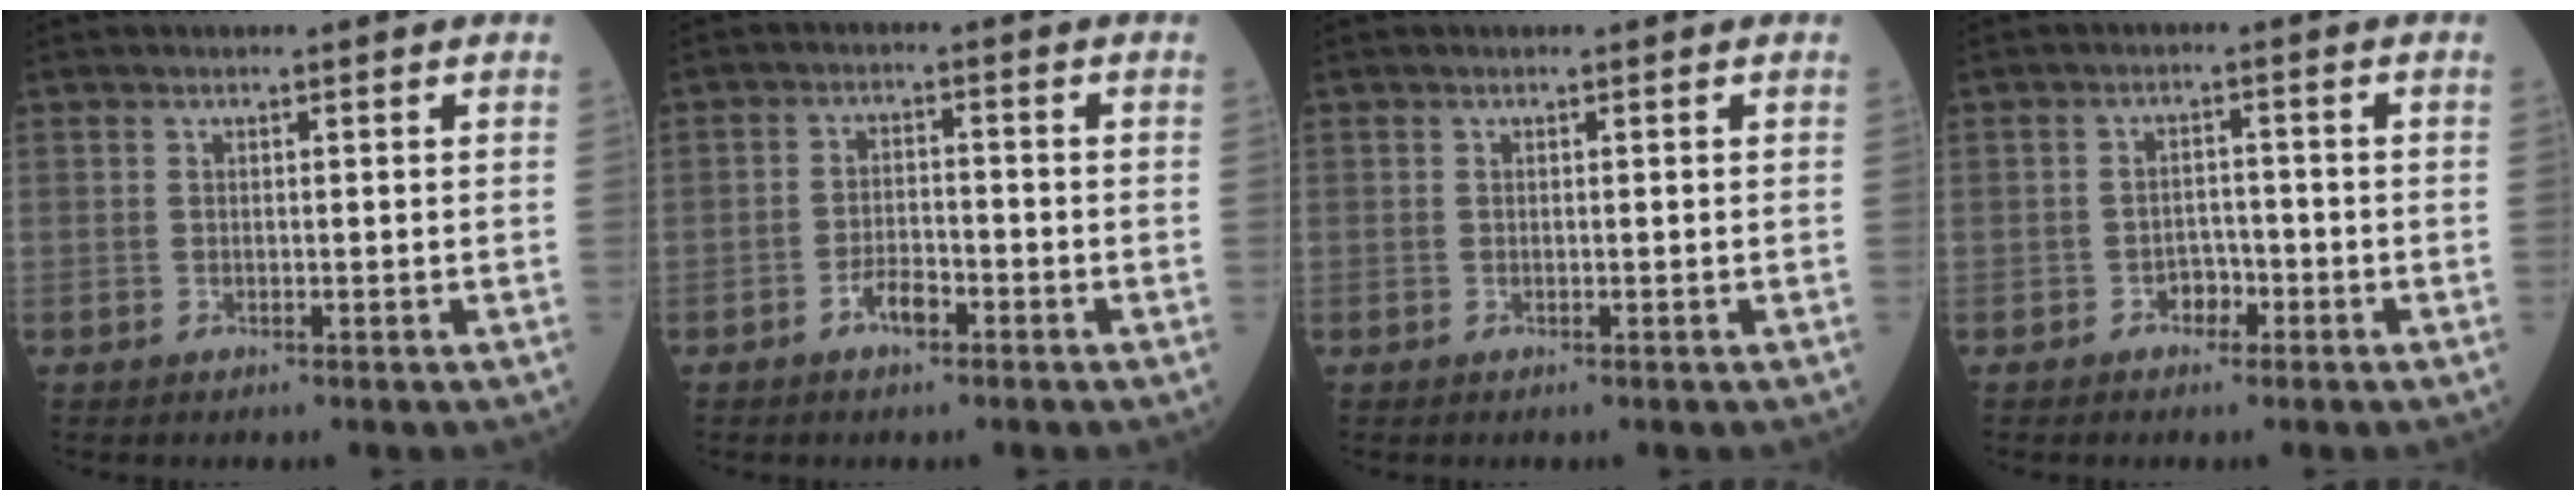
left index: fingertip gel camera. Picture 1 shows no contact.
{"total": 3.5, "force": [-2.2, 1.3, 2.3], "torque": [-0.044, 0.005, -0.042]}
{"total": 0.0}
{"total": 2.6, "force": [-1.6, 1.6, 1.2], "torque": [-0.015, 0.007, -0.028]}